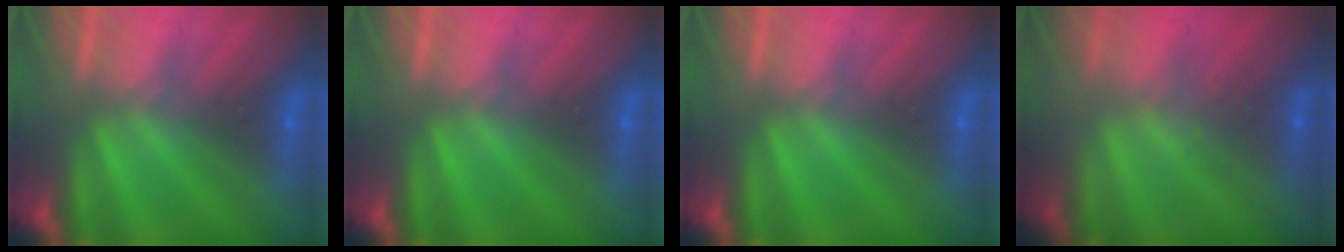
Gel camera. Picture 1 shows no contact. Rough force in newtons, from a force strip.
{"total": 0.0}
{"total": 0.0}
{"total": 2.6}